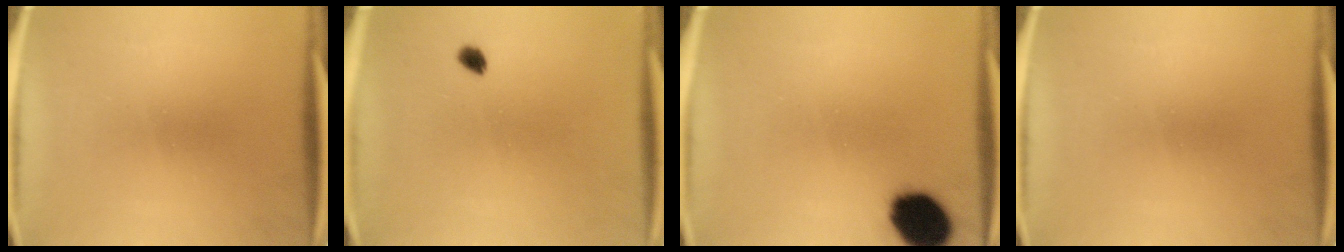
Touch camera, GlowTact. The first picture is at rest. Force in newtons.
{"total": 1.7}
{"total": 12.7}
{"total": 0.0}